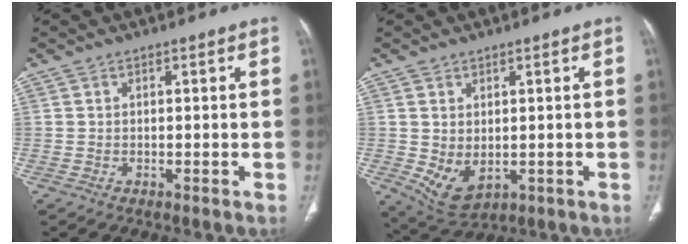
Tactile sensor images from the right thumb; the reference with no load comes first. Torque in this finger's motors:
{"motor_torque": [-0.43, 0.65, 0.27, 0.66, 0.22]}